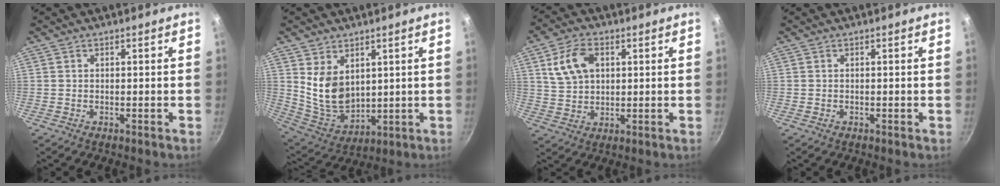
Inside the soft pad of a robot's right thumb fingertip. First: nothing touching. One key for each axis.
{"total": 10.3, "fx": 3.3, "fy": 7.1, "fz": 6.8, "tx": -0.100, "ty": -0.039, "tz": 0.085}
{"total": 9.3, "fx": 2.9, "fy": 6.2, "fz": 6.3, "tx": -0.106, "ty": 0.000, "tz": 0.054}
{"total": 0.0}